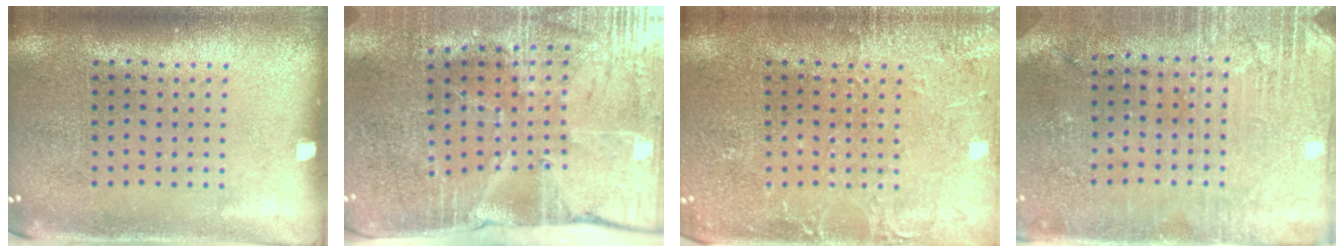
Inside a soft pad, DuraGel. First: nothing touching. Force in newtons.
{"total": 4.3, "press": 3.7, "slide": 2.2}
{"total": 2.9, "press": 2.9, "slide": 0.4}
{"total": 2.9, "press": 2.8, "slide": 0.9}